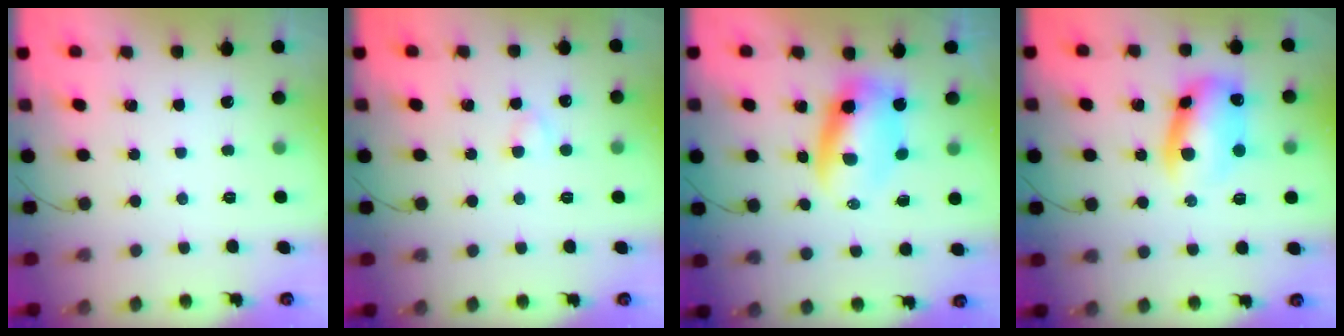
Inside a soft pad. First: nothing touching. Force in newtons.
{"total": 2.1, "press": 1.9, "slide": 0.9}
{"total": 6.9, "press": 6.7, "slide": 1.6}
{"total": 10.0, "press": 9.9, "slide": 1.3}